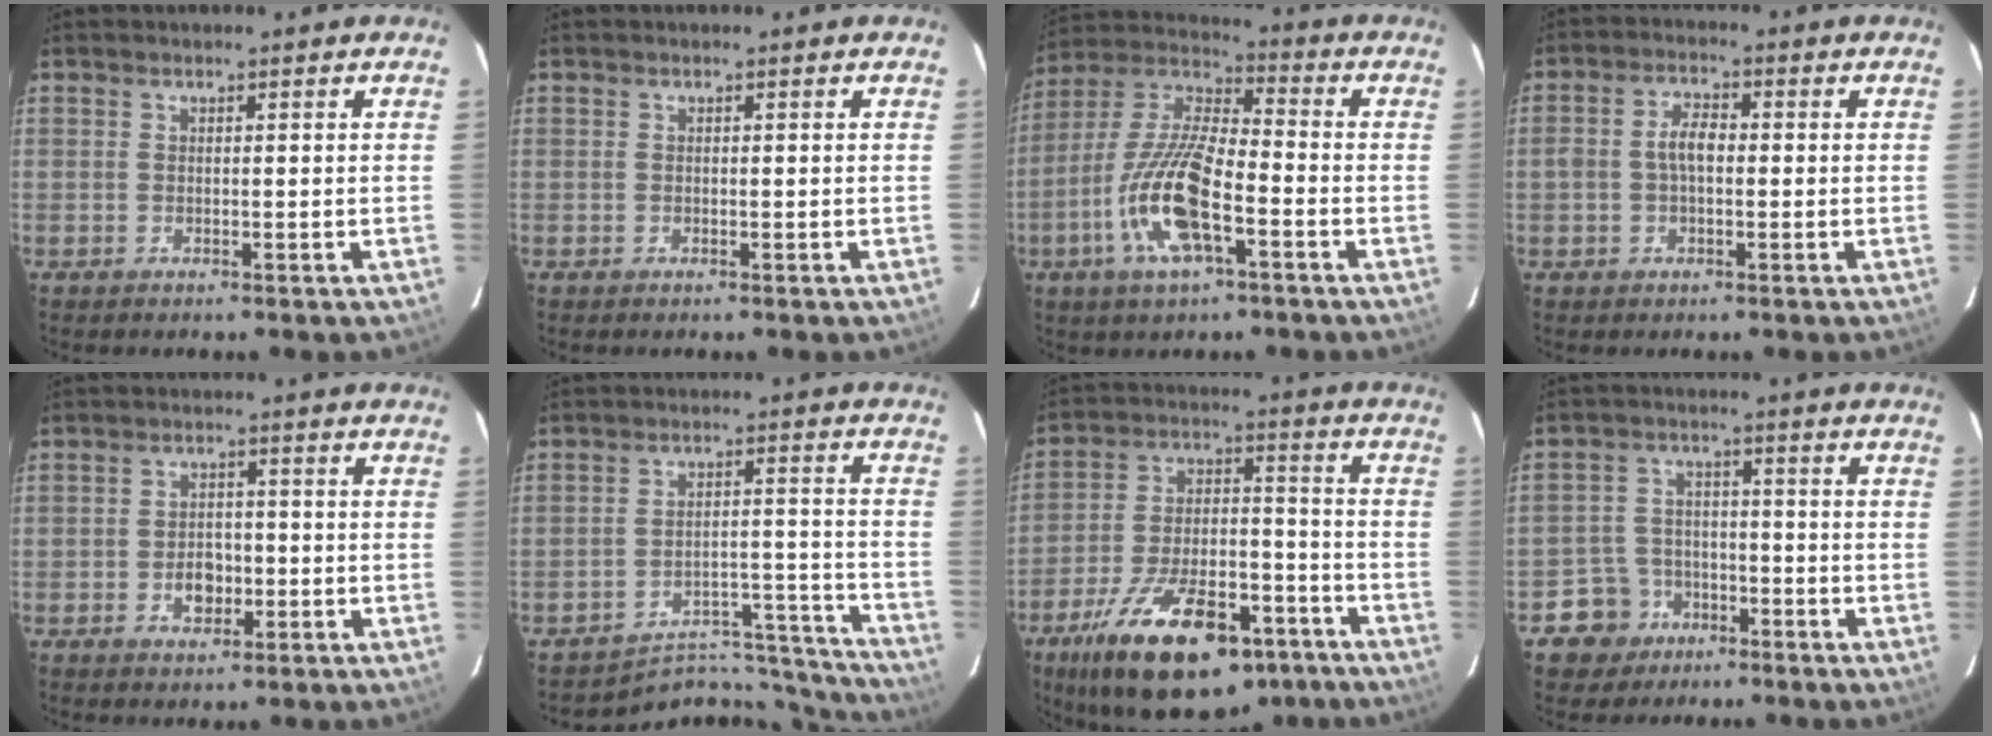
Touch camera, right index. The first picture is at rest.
{"total": 0.0}
{"total": 15.9, "force": [-6.3, 4.9, 13.7], "torque": [-0.286, -0.010, -0.128]}
{"total": 4.5, "force": [-0.3, 2.5, 3.7], "torque": [-0.074, 0.013, -0.004]}
{"total": 4.5, "force": [-1.5, 3.4, 2.5], "torque": [-0.048, 0.006, -0.019]}
{"total": 14.0, "force": [-13.7, 3.0, -0.1], "torque": [0.010, 0.063, -0.191]}
{"total": 25.2, "force": [-16.4, 10.8, 15.7], "torque": [-0.278, -0.009, -0.240]}
{"total": 7.1, "force": [-4.3, 5.6, 0.6], "torque": [-0.036, 0.026, -0.066]}